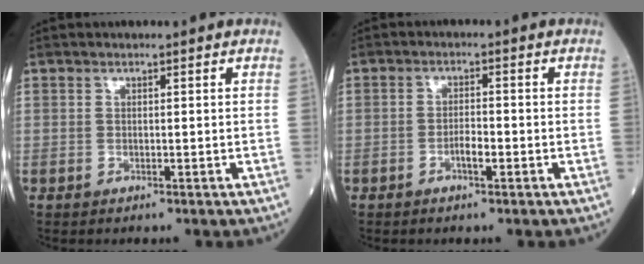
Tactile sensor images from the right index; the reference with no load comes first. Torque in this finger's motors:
{"motor_torque": [-0.03, 0.10, 0.07, 0.03]}